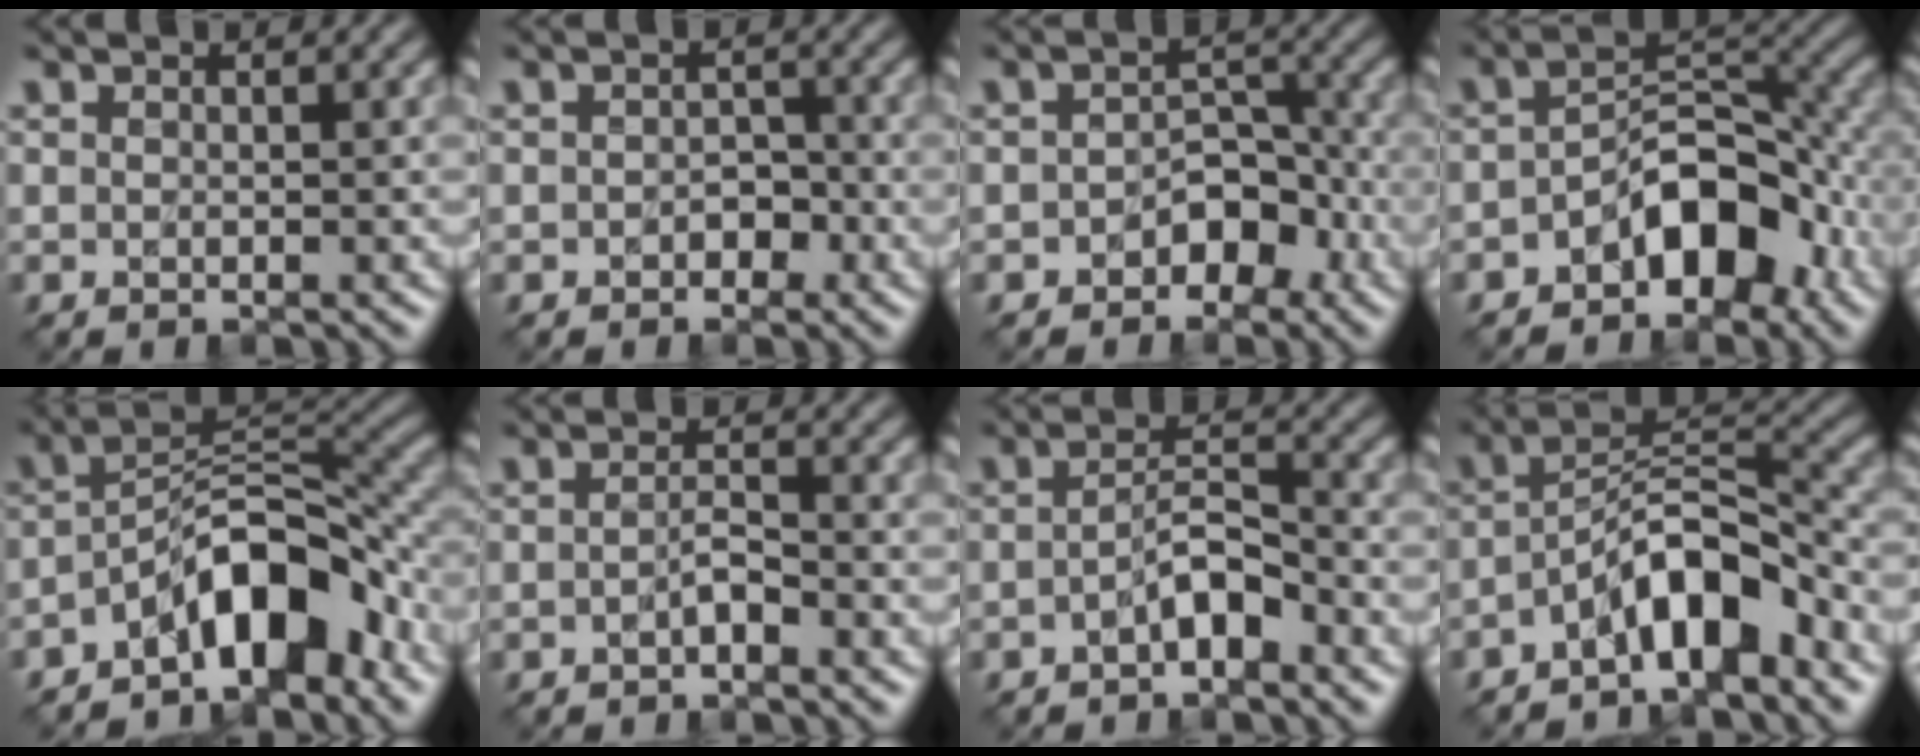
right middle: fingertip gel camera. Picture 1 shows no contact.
{"total": 1.6, "force": [-0.6, 1.2, 0.8], "torque": [-0.011, 0.002, -0.011]}
{"total": 3.7, "force": [-1.9, 2.5, 2.1], "torque": [-0.016, 0.008, -0.029]}
{"total": 6.9, "force": [-3.4, 3.7, 4.7], "torque": [-0.054, 0.008, -0.067]}
{"total": 8.0, "force": [-4.8, 3.2, 5.6], "torque": [-0.068, 0.013, -0.090]}
{"total": 1.2, "force": [-0.6, 0.3, 1.0], "torque": [-0.021, 0.004, -0.015]}
{"total": 2.7, "force": [-1.4, 0.9, 2.2], "torque": [-0.040, 0.011, -0.030]}
{"total": 6.5, "force": [-3.8, 2.3, 4.7], "torque": [-0.071, 0.012, -0.076]}